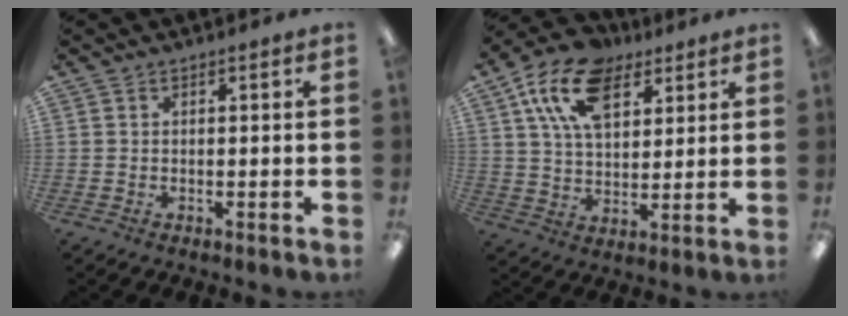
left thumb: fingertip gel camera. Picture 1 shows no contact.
{"total": 16.3, "force": [8.6, 9.8, 9.8], "torque": [-0.177, -0.014, 0.159]}